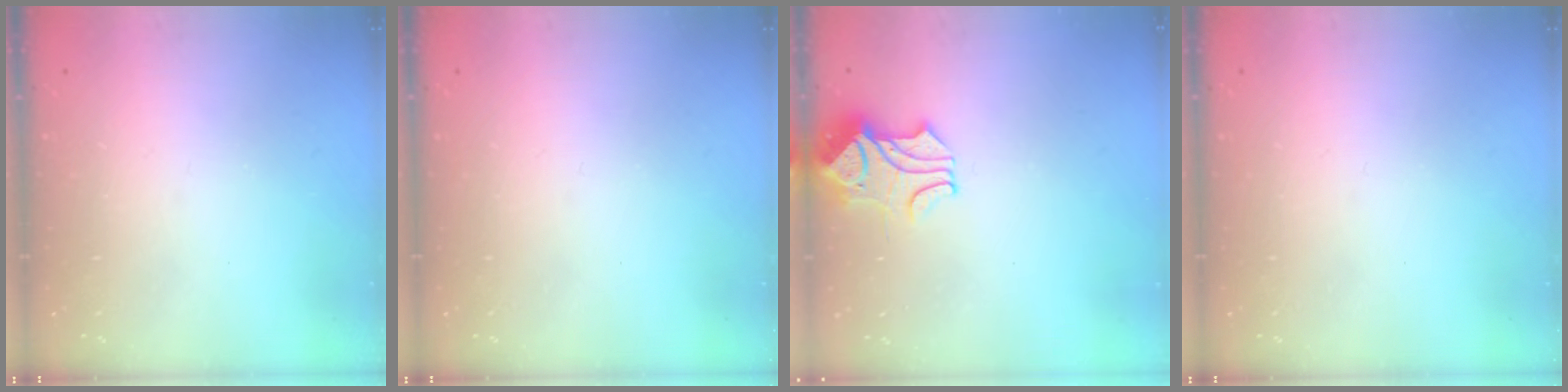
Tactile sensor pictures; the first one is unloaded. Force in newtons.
{"total": 0.0}
{"total": 1.8, "press": 1.4, "slide": 1.1}
{"total": 0.0}